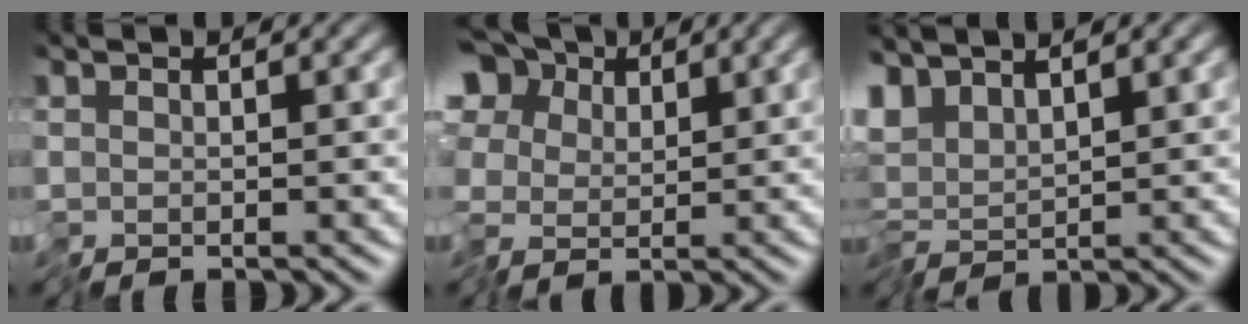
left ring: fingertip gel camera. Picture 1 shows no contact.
{"total": 9.0, "force": [3.3, 6.8, 4.9], "torque": [-0.113, 0.035, 0.028]}
{"total": 2.8, "force": [1.9, 0.9, 1.9], "torque": [-0.042, 0.008, 0.032]}